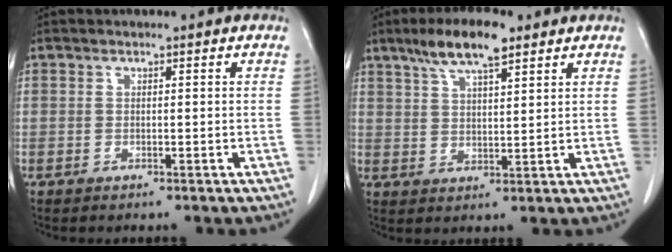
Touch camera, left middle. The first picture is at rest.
{"total": 8.3, "force": [5.7, 1.7, 5.8], "torque": [-0.113, 0.012, 0.102]}